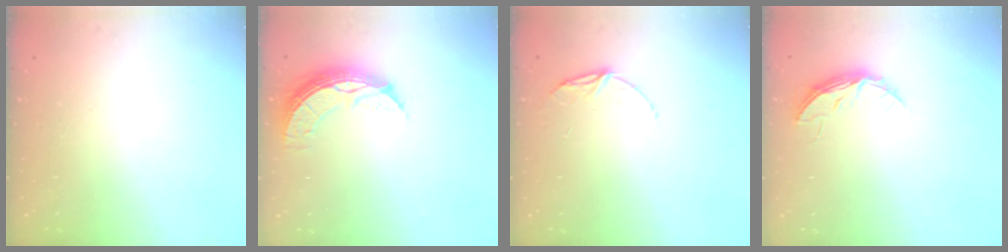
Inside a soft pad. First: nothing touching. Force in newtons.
{"total": 8.4, "press": 8.4, "slide": 0.8}
{"total": 7.6, "press": 7.6, "slide": 0.6}
{"total": 5.5, "press": 5.5, "slide": 0.5}